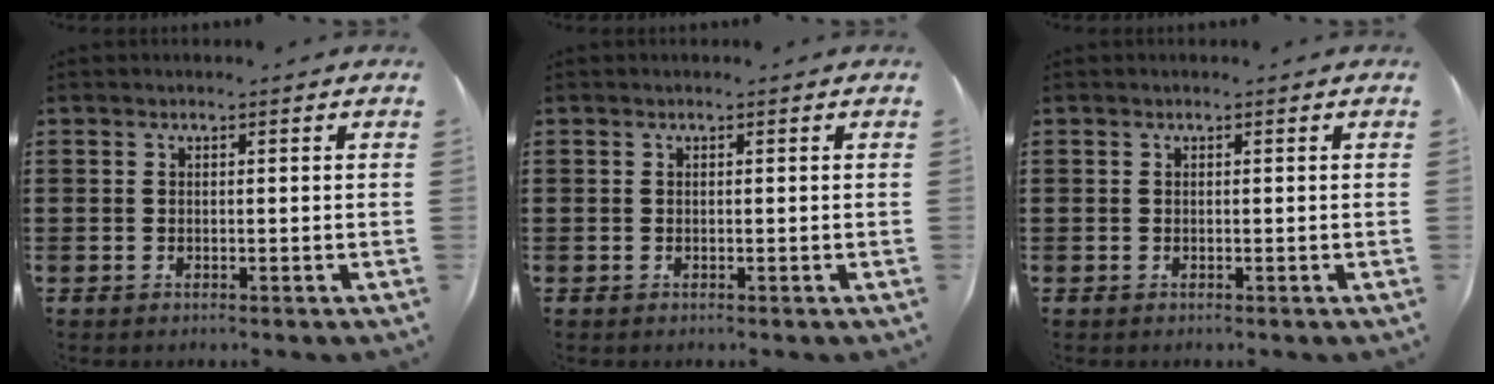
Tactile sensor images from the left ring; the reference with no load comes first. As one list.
[{"total": 0.0}, {"total": 0.0}]